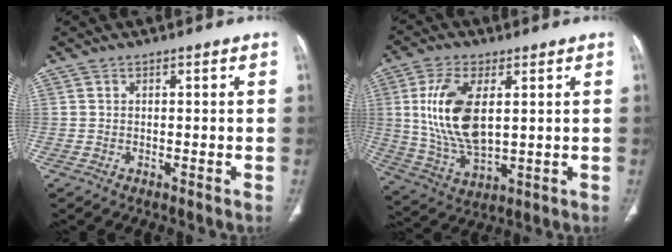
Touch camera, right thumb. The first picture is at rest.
{"total": 13.9, "force": [2.4, 7.0, 11.8], "torque": [-0.238, -0.015, 0.056]}